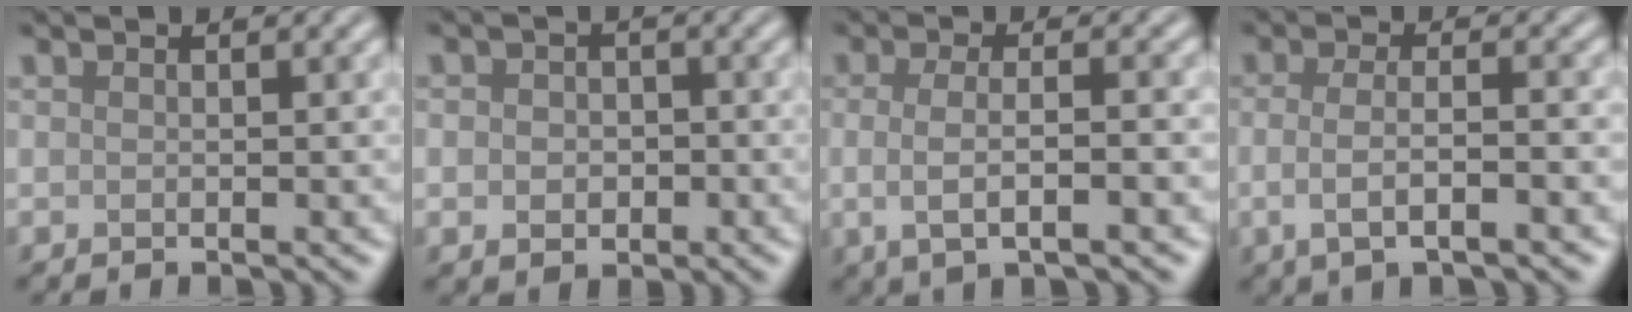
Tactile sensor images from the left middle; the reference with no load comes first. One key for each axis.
{"total": 2.6, "fx": -0.3, "fy": 2.1, "fz": 1.5, "tx": -0.013, "ty": -0.006, "tz": -0.011}
{"total": 4.1, "fx": -0.6, "fy": 1.4, "fz": 3.8, "tx": -0.064, "ty": -0.008, "tz": -0.011}
{"total": 3.9, "fx": -0.9, "fy": 1.2, "fz": 3.5, "tx": -0.063, "ty": -0.005, "tz": -0.020}